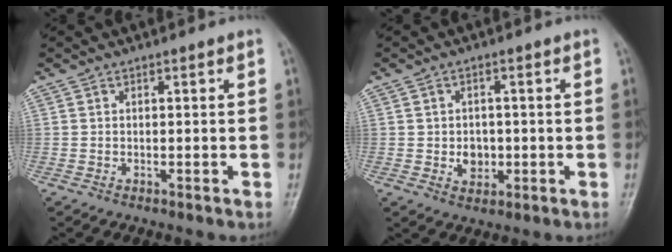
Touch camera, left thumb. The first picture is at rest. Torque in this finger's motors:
{"motor_torque": [-0.15, 0.10, -0.04, -0.05, 0.00]}